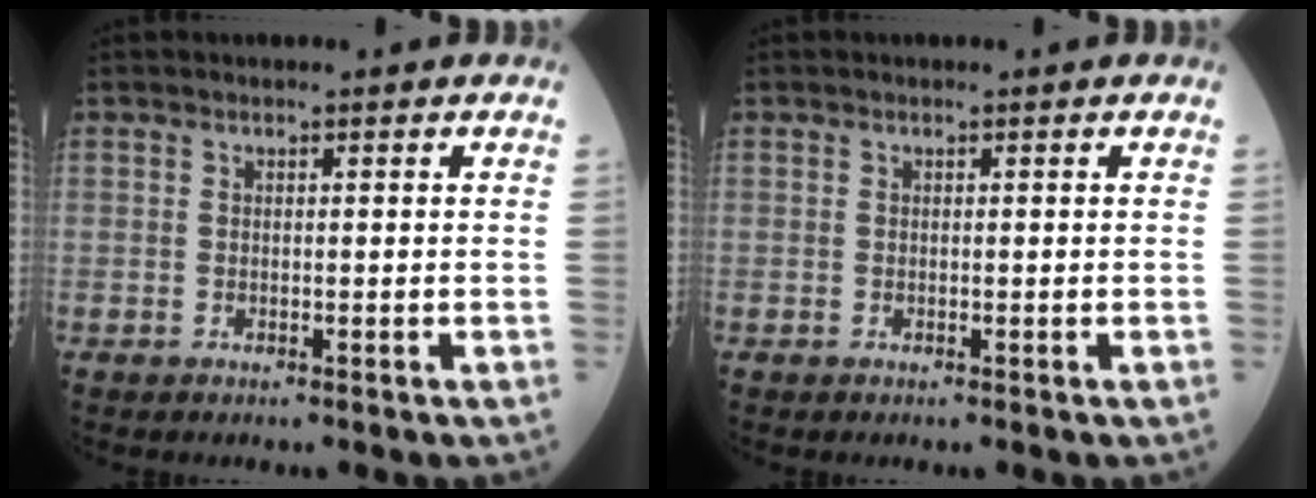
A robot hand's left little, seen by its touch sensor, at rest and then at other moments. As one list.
[{"total": 0.0}]